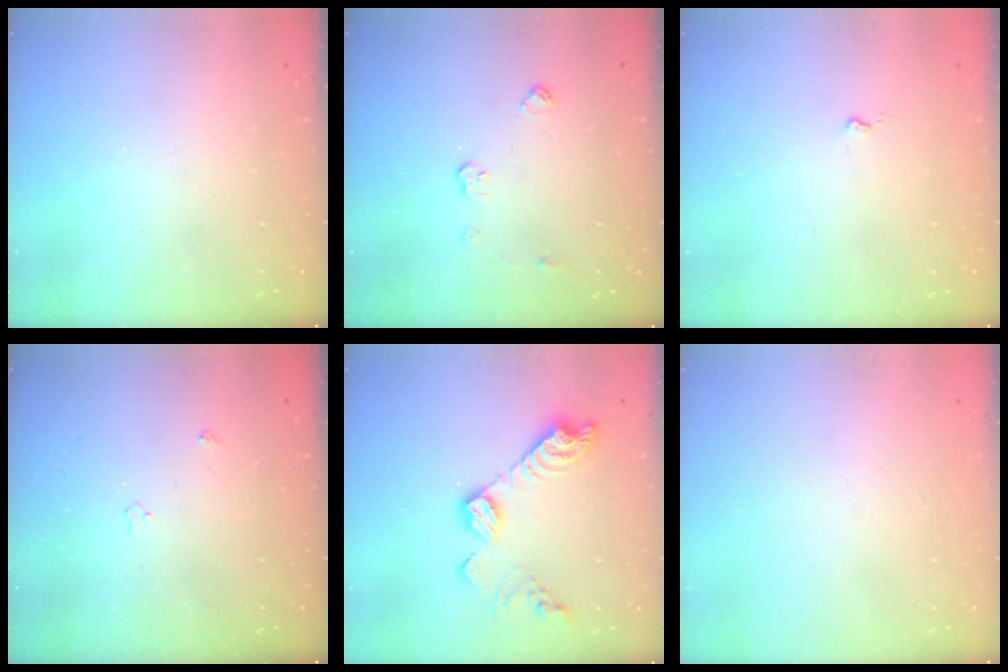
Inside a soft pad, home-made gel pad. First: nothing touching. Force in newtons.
{"total": 6.4, "press": 6.4, "slide": 0.2}
{"total": 2.6, "press": 2.6, "slide": 0.4}
{"total": 3.2, "press": 3.2, "slide": 0.5}
{"total": 14.5, "press": 14.5, "slide": 0.8}
{"total": 0.0}